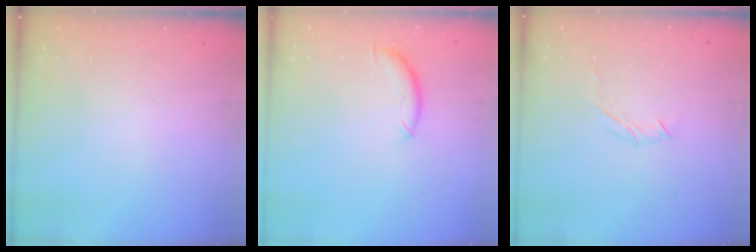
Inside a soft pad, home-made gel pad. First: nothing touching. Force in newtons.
{"total": 7.8, "press": 7.8, "slide": 0.5}
{"total": 3.9, "press": 3.8, "slide": 0.8}